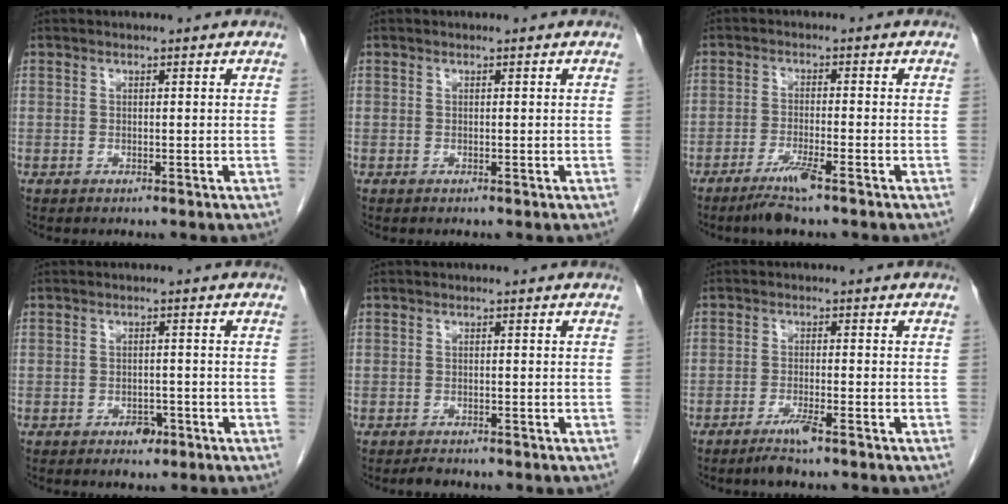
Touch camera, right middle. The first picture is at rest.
{"total": 0.0}
{"total": 4.6, "force": [-3.2, -0.1, 3.3], "torque": [-0.067, -0.010, -0.061]}
{"total": 2.6, "force": [-1.6, 1.4, 1.5], "torque": [-0.019, 0.003, -0.017]}
{"total": 1.4, "force": [-1.2, 0.4, 0.4], "torque": [-0.014, -0.003, -0.016]}
{"total": 3.1, "force": [-2.2, -0.1, 2.2], "torque": [-0.046, -0.006, -0.043]}